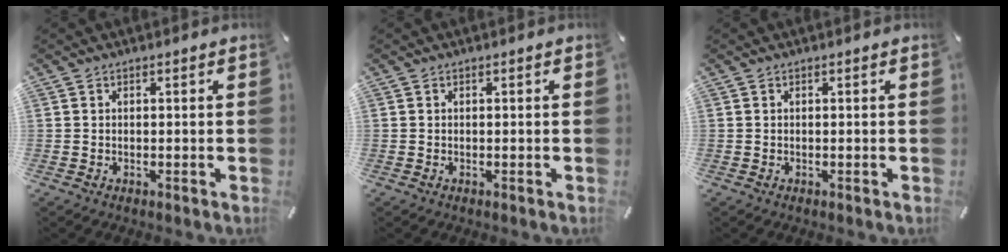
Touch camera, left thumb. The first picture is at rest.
{"total": 0.0}
{"total": 0.0}